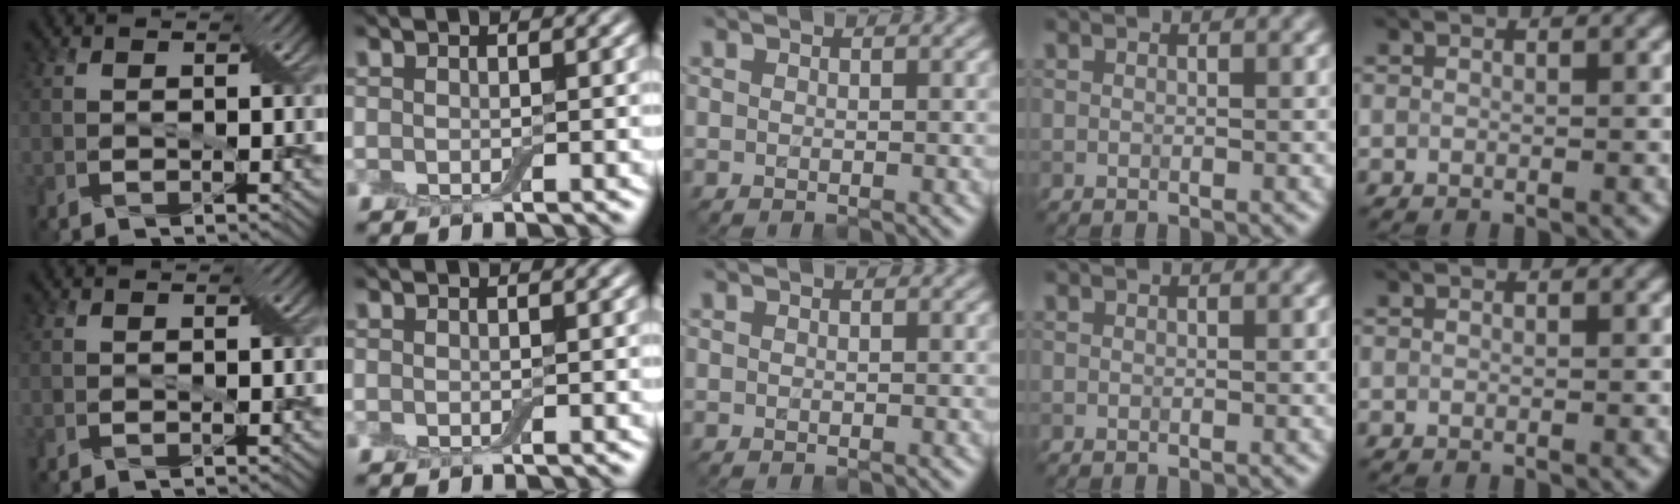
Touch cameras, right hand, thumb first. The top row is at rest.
{}